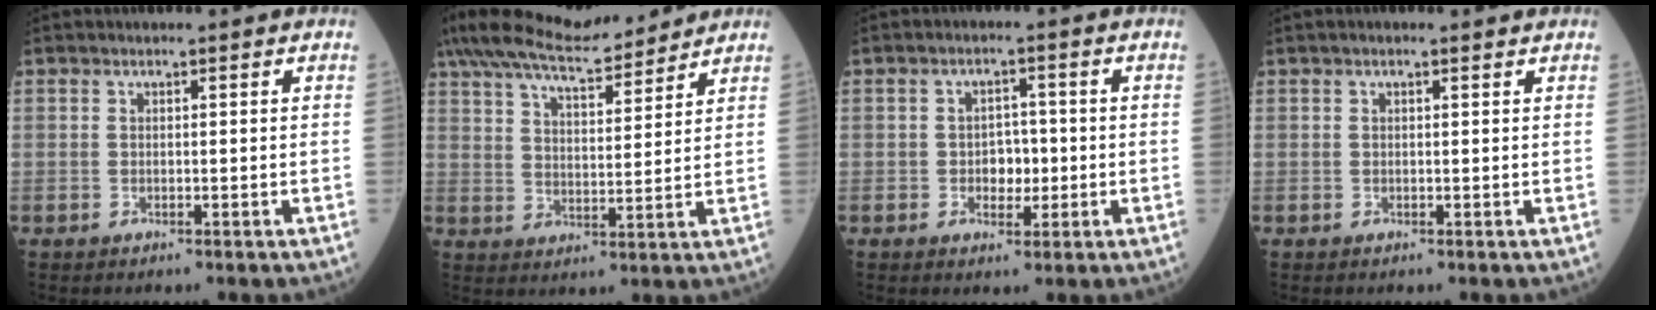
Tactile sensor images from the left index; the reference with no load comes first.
{"total": 14.9, "force": [13.4, 2.6, 6.0], "torque": [-0.122, 0.025, 0.226]}
{"total": 3.7, "force": [-0.7, 2.6, 2.7], "torque": [-0.040, 0.005, -0.007]}
{"total": 1.7, "force": [1.3, 0.5, 1.1], "torque": [-0.022, 0.015, 0.019]}